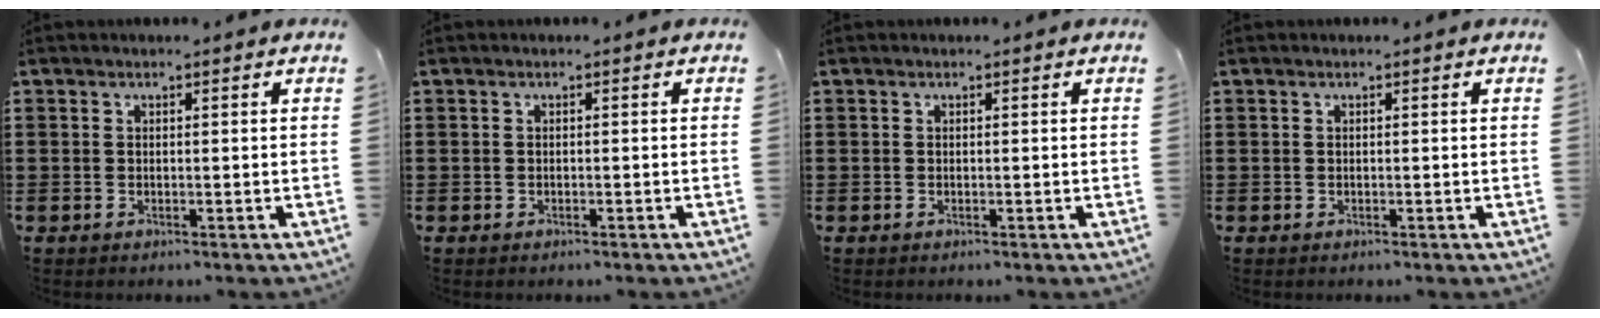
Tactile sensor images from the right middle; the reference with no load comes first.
{"total": 0.0}
{"total": 0.0}
{"total": 0.0}